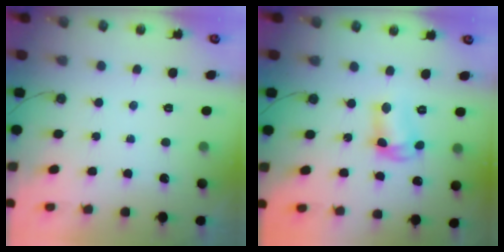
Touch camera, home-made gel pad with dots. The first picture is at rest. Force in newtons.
{"total": 7.9, "press": 7.9, "slide": 0.5}